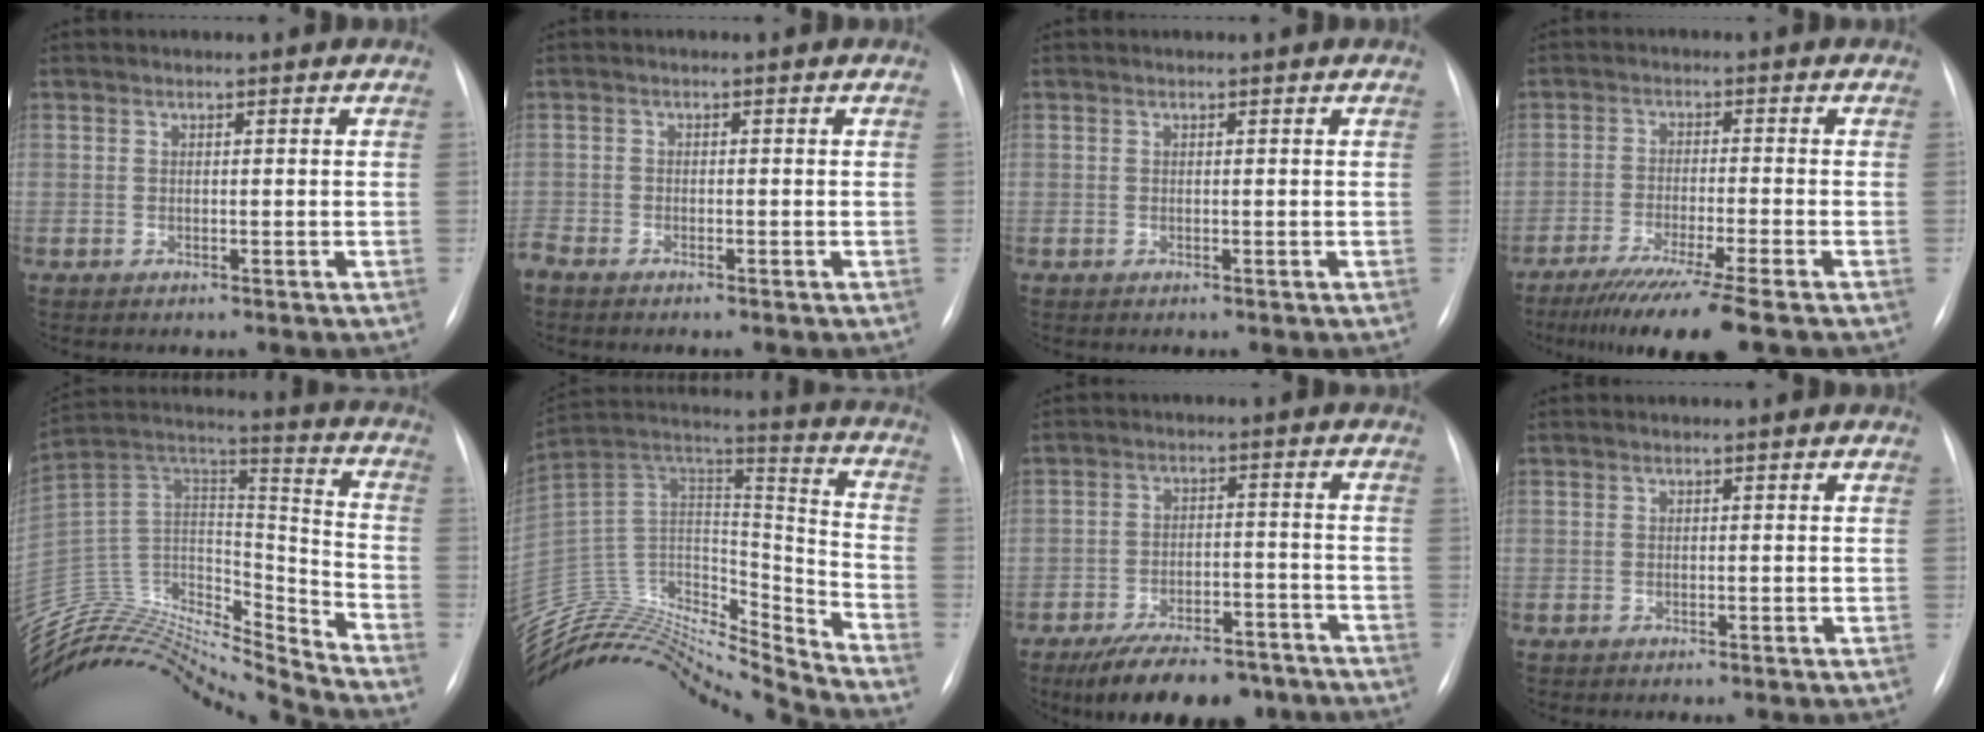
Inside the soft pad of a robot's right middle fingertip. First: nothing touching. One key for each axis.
{"total": 2.2, "fx": -2.0, "fy": 0.7, "fz": 0.7, "tx": -0.015, "ty": -0.004, "tz": -0.036}
{"total": 0.0}
{"total": 10.6, "fx": -8.0, "fy": -1.5, "fz": 6.9, "tx": -0.110, "ty": -0.039, "tz": -0.127}
{"total": 25.7, "fx": -24.7, "fy": 2.9, "fz": 6.5, "tx": -0.135, "ty": 0.038, "tz": -0.412}
{"total": 25.8, "fx": -24.8, "fy": 3.2, "fz": 6.7, "tx": -0.144, "ty": 0.041, "tz": -0.412}
{"total": 13.6, "fx": -10.8, "fy": 5.3, "fz": 6.5, "tx": -0.087, "ty": 0.012, "tz": -0.159}
{"total": 0.0}